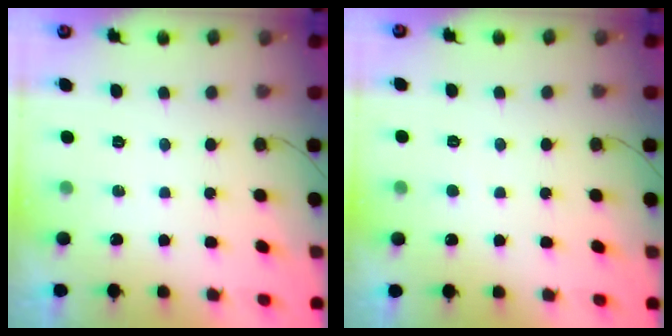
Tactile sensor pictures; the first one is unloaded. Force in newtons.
{"total": 1.7, "press": 1.7, "slide": 0.1}